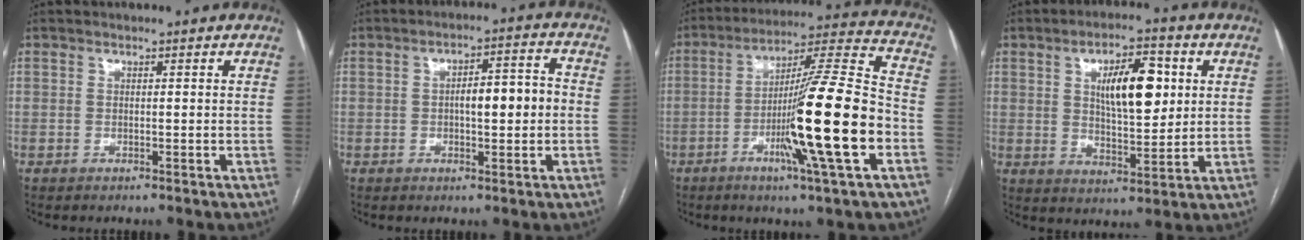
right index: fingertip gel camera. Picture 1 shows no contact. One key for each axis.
{"total": 6.9, "fx": -0.3, "fy": 1.8, "fz": 6.6, "tx": -0.103, "ty": 0.020, "tz": -0.003}
{"total": 19.3, "fx": -5.6, "fy": -0.7, "fz": 18.5, "tx": -0.307, "ty": -0.008, "tz": -0.099}
{"total": 11.0, "fx": 2.9, "fy": 3.9, "fz": 9.9, "tx": -0.161, "ty": 0.008, "tz": 0.052}